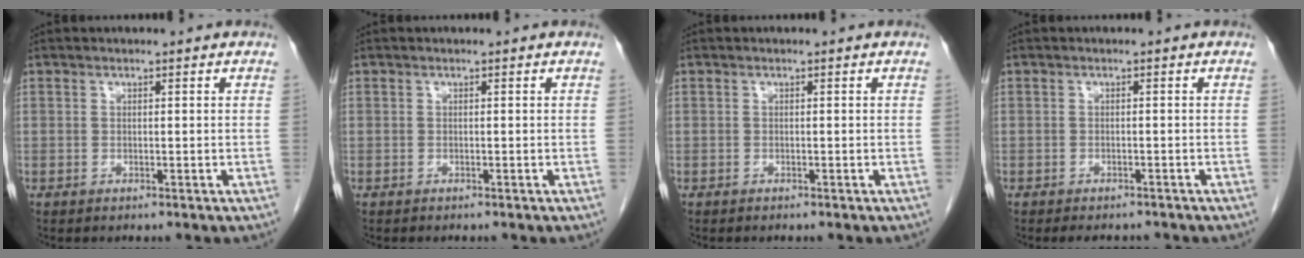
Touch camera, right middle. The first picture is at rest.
{"total": 0.0}
{"total": 0.0}
{"total": 4.2, "force": [-3.7, 1.5, 1.3], "torque": [-0.015, -0.004, -0.047]}